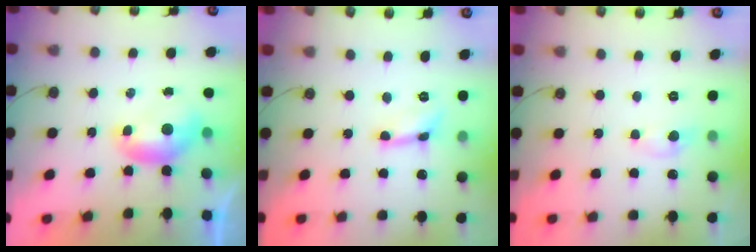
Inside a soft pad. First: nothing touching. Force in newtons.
{"total": 0.0}
{"total": 1.5, "press": 1.5, "slide": 0.0}